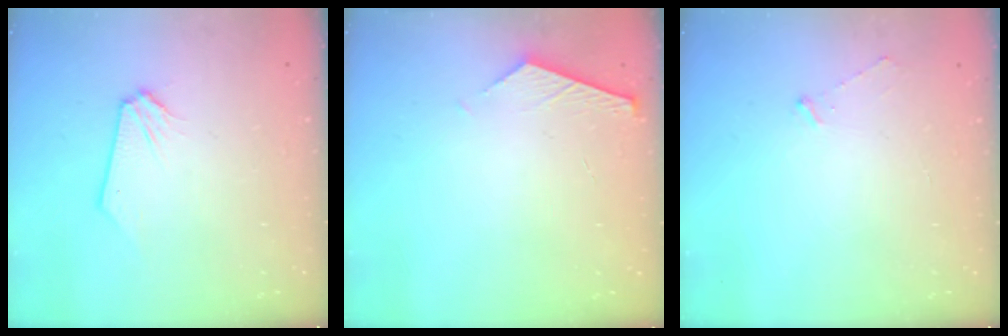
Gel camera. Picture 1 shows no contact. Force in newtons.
{"total": 4.0, "press": 4.0, "slide": 0.3}
{"total": 3.5, "press": 3.4, "slide": 0.4}